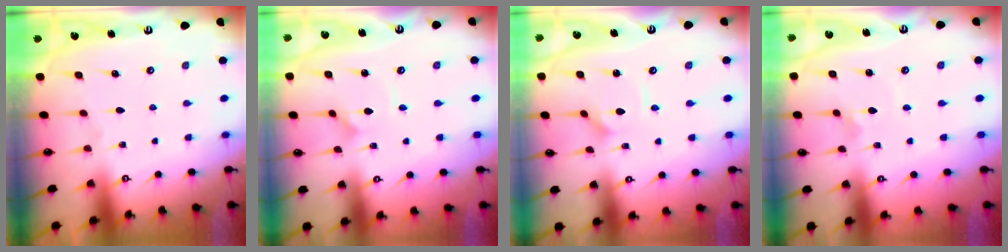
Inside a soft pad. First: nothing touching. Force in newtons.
{"total": 1.2, "press": 1.2, "slide": 0.1}
{"total": 2.5, "press": 2.5, "slide": 0.2}
{"total": 1.3, "press": 1.2, "slide": 0.4}